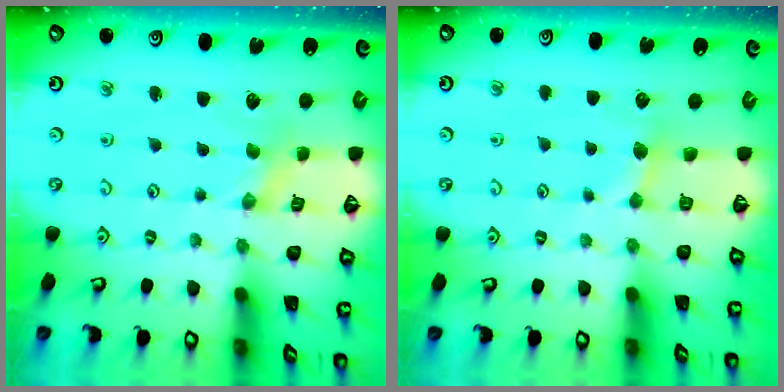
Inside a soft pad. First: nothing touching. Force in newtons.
{"total": 2.9, "press": 2.9, "slide": 0.4}